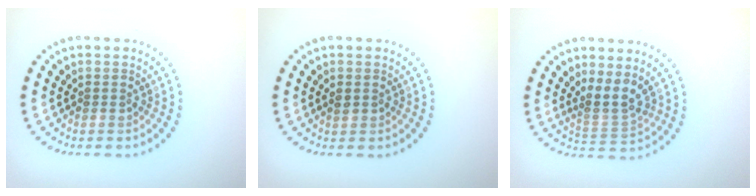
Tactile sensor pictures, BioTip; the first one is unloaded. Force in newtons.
{"total": 0.7, "press": 0.7, "slide": 0.0}
{"total": 2.6, "press": 1.8, "slide": 1.9}